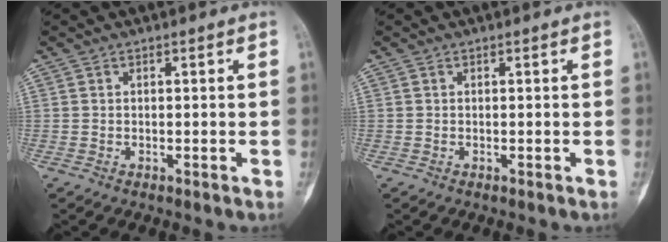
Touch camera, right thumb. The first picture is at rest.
{"total": 0.0}